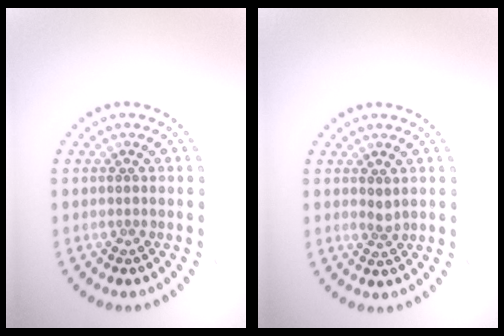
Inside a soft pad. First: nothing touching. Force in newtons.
{"total": 0.9, "press": 0.6, "slide": 0.7}